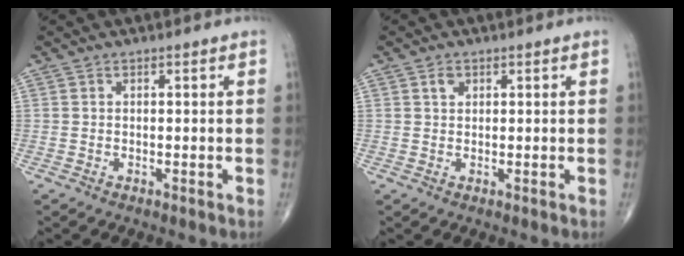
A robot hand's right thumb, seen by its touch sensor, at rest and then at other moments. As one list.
[{"total": 1.9, "force": [1.0, 1.3, 0.9], "torque": [-0.009, -0.003, 0.017]}]